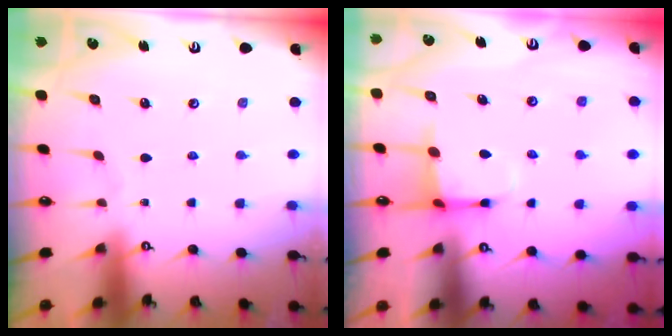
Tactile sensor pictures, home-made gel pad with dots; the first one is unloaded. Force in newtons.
{"total": 3.7, "press": 3.5, "slide": 1.3}